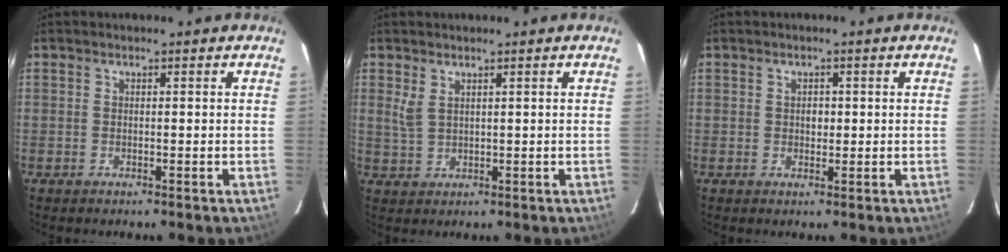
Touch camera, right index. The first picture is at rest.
{"total": 2.5, "force": [1.5, 1.0, 1.7], "torque": [-0.035, -0.003, 0.031]}
{"total": 1.5, "force": [0.1, 1.3, 0.8], "torque": [-0.011, 0.004, 0.001]}